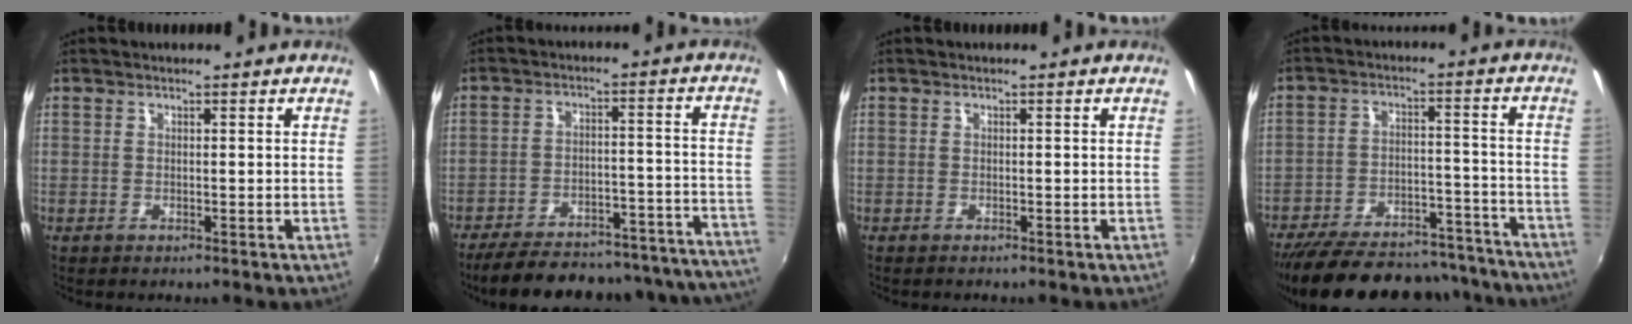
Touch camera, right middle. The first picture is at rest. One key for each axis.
{"total": 31.9, "fx": -28.9, "fy": 6.8, "fz": 11.7, "tx": -0.178, "ty": 0.006, "tz": -0.362}
{"total": 0.0}
{"total": 28.3, "fx": -24.6, "fy": 9.0, "fz": 10.8, "tx": -0.211, "ty": 0.011, "tz": -0.323}